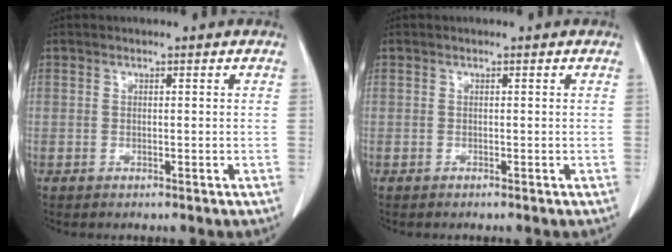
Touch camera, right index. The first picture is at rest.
{"total": 0.0}